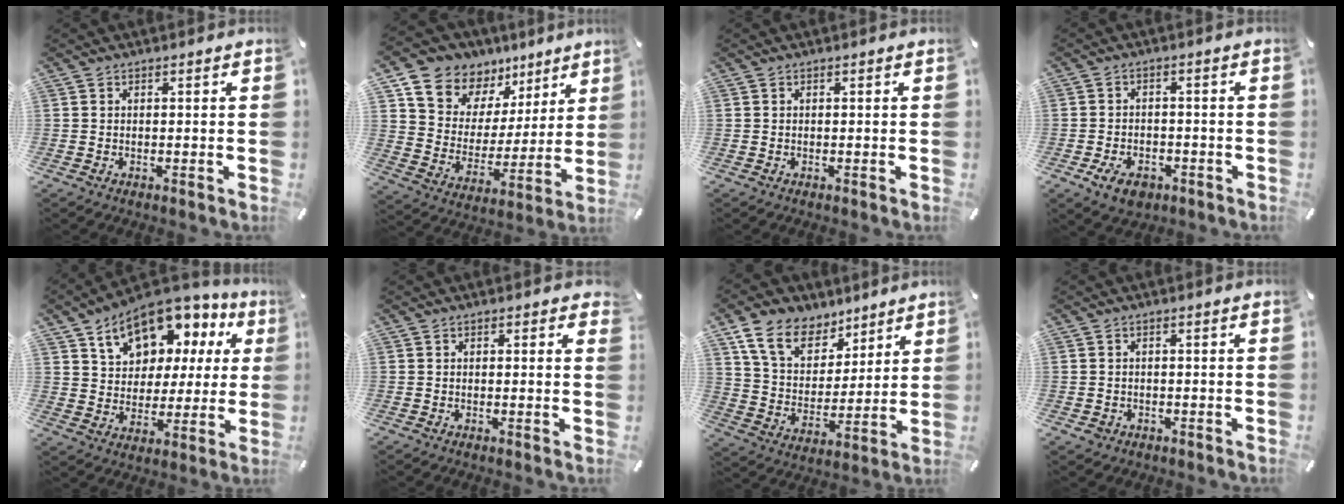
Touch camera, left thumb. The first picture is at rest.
{"total": 10.7, "force": [7.9, 7.3, 0.2], "torque": [-0.025, -0.078, 0.150]}
{"total": 0.0}
{"total": 5.4, "force": [-2.8, 3.7, 2.8], "torque": [-0.046, 0.012, -0.052]}
{"total": 13.7, "force": [8.5, 9.2, 5.7], "torque": [-0.102, -0.052, 0.155]}
{"total": 0.8, "force": [0.3, 0.5, 0.6], "torque": [0.005, -0.003, 0.002]}
{"total": 13.4, "force": [8.5, 9.0, 5.2], "torque": [-0.109, -0.040, 0.166]}
{"total": 1.4, "force": [-0.6, 1.3, 0.3], "torque": [-0.006, 0.004, -0.014]}